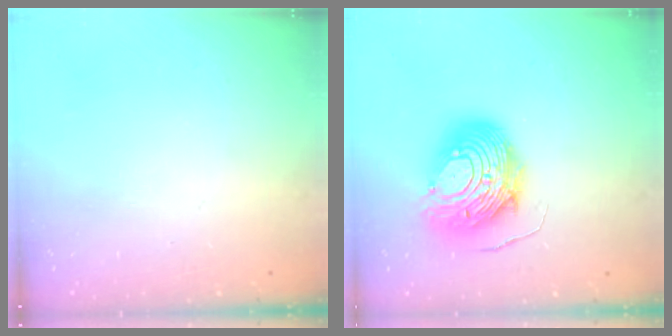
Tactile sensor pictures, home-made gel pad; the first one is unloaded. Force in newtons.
{"total": 13.5, "press": 13.4, "slide": 0.8}